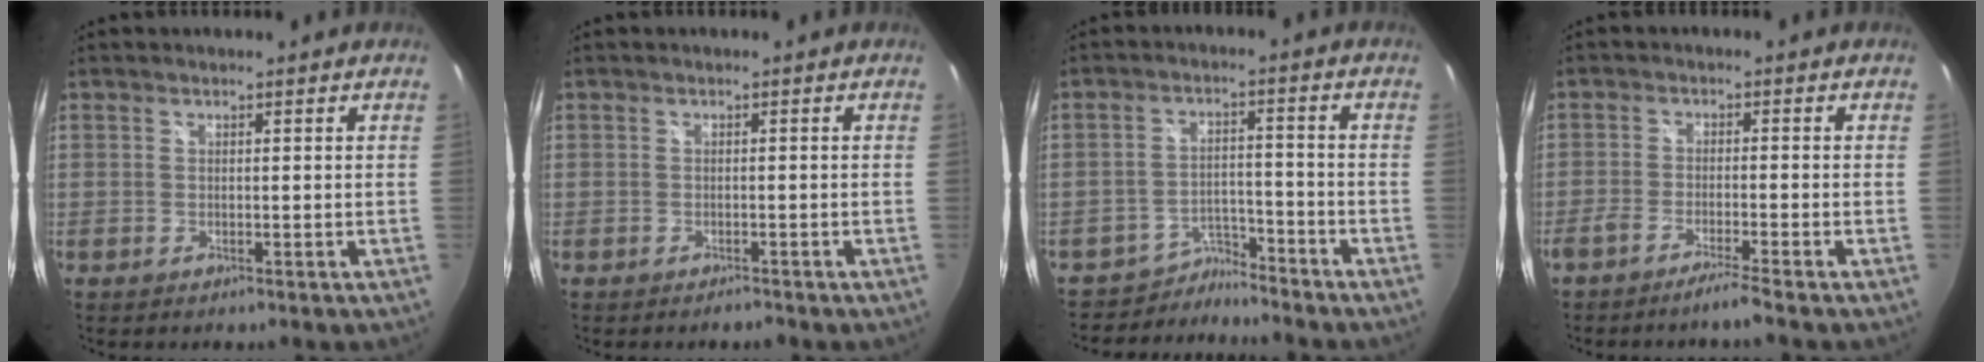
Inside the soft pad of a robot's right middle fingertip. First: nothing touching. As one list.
[{"total": 1.3, "force": [-1.1, 0.5, 0.2], "torque": [-0.006, -0.002, -0.017]}, {"total": 5.2, "force": [-5.0, 0.8, -1.4], "torque": [0.019, 0.021, -0.086]}, {"total": 4.1, "force": [-3.5, -0.6, 2.0], "torque": [-0.059, -0.006, -0.067]}]